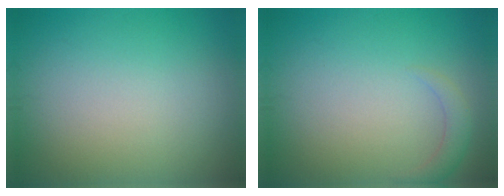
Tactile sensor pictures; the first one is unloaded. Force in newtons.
{"total": 1.5, "press": 1.4, "slide": 0.2}